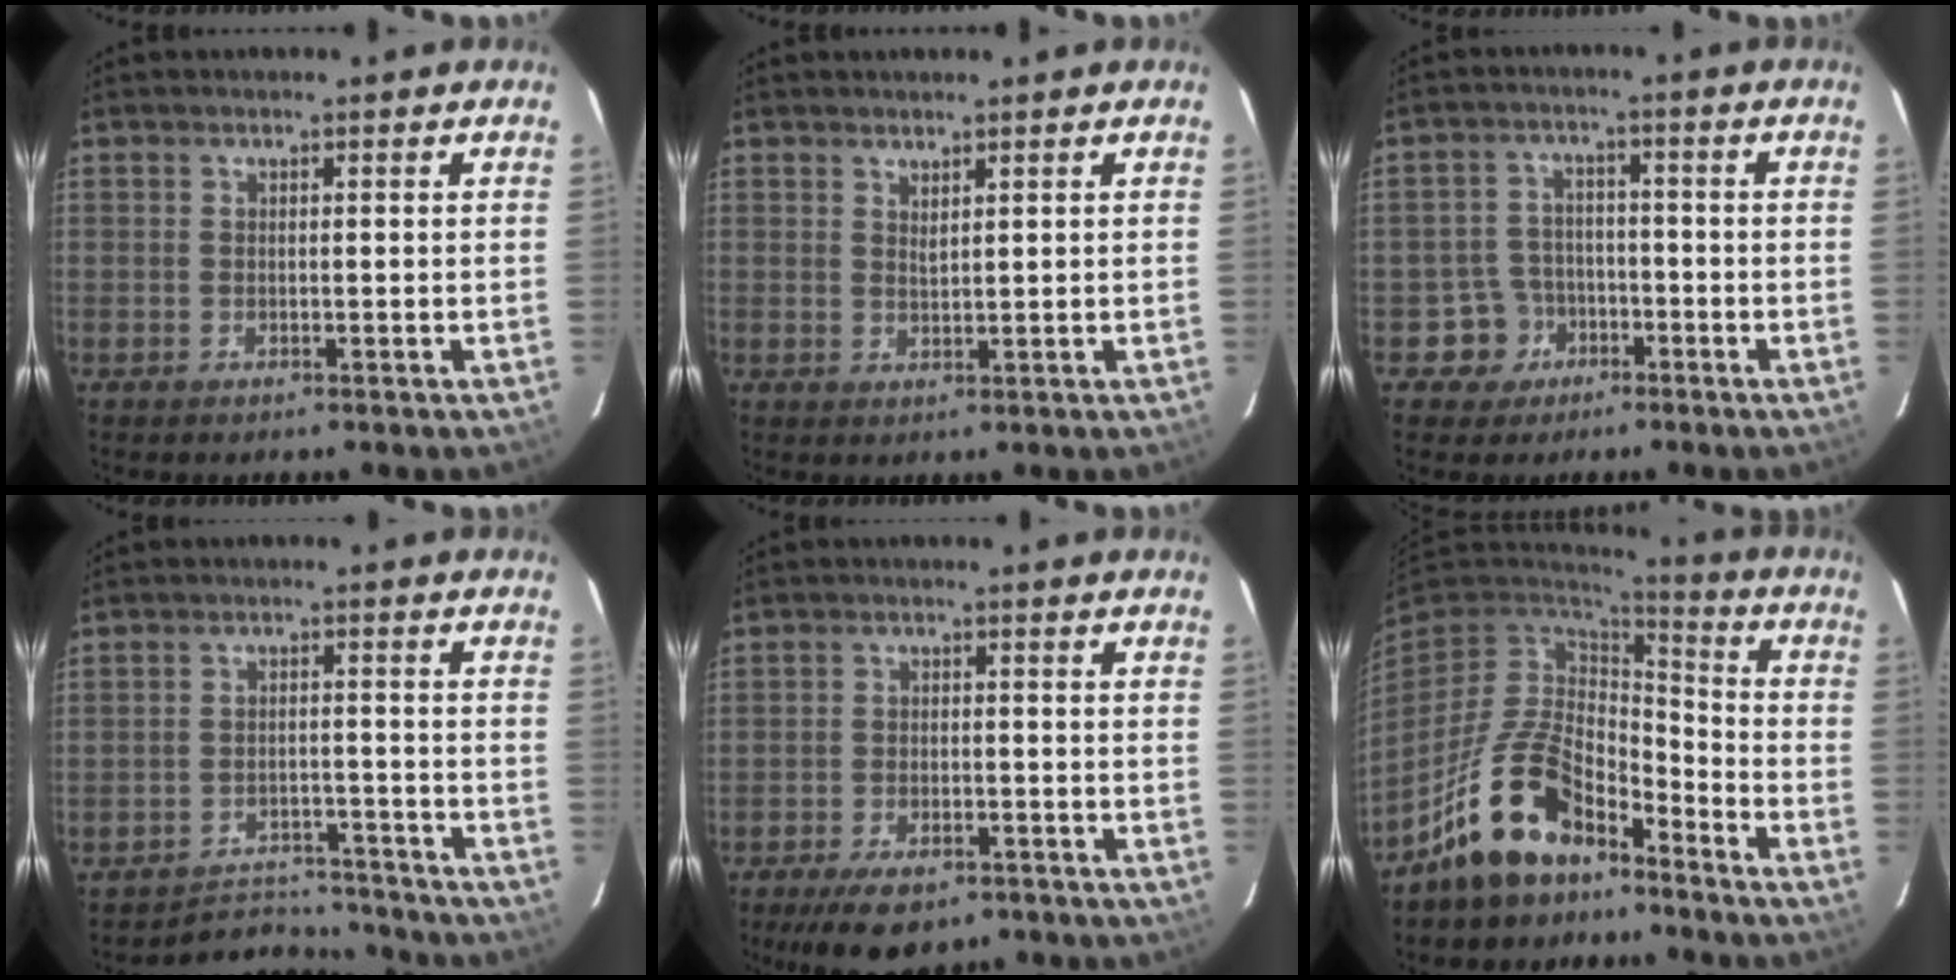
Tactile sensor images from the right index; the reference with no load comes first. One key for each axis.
{"total": 1.6, "fx": 1.3, "fy": 0.3, "fz": 0.8, "tx": -0.015, "ty": -0.001, "tz": 0.023}
{"total": 5.8, "fx": -2.9, "fy": 5.0, "fz": 0.4, "tx": -0.019, "ty": 0.022, "tz": -0.043}
{"total": 9.2, "fx": -8.8, "fy": 2.7, "fz": 0.0, "tx": -0.012, "ty": 0.029, "tz": -0.122}
{"total": 9.7, "fx": -6.9, "fy": 4.3, "fz": 5.3, "tx": -0.116, "ty": -0.012, "tz": -0.105}
{"total": 14.9, "fx": -9.7, "fy": 7.7, "fz": 8.3, "tx": -0.182, "ty": 0.012, "tz": -0.167}